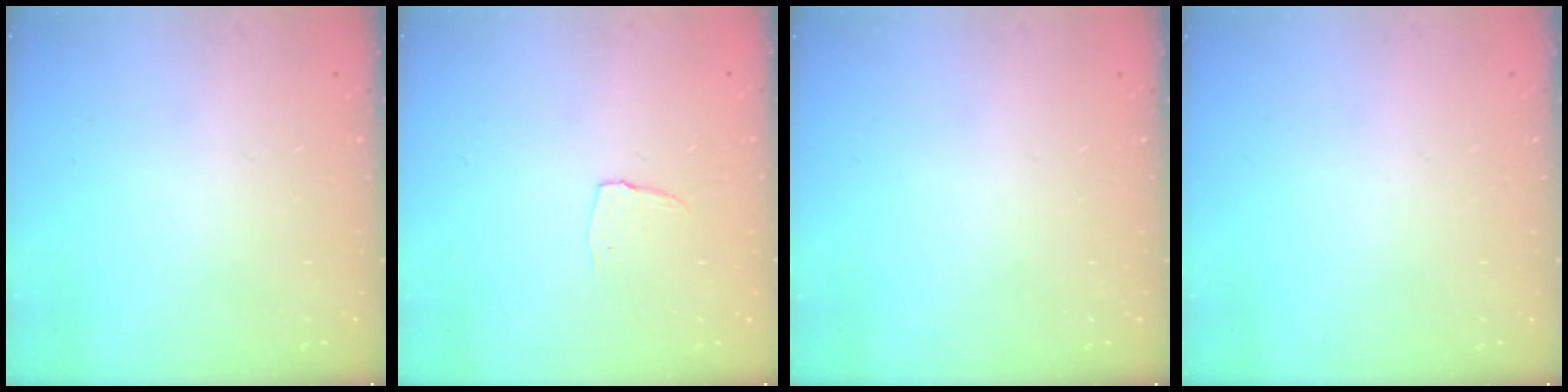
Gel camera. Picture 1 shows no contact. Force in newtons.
{"total": 3.5, "press": 3.5, "slide": 0.3}
{"total": 0.0}
{"total": 0.0}